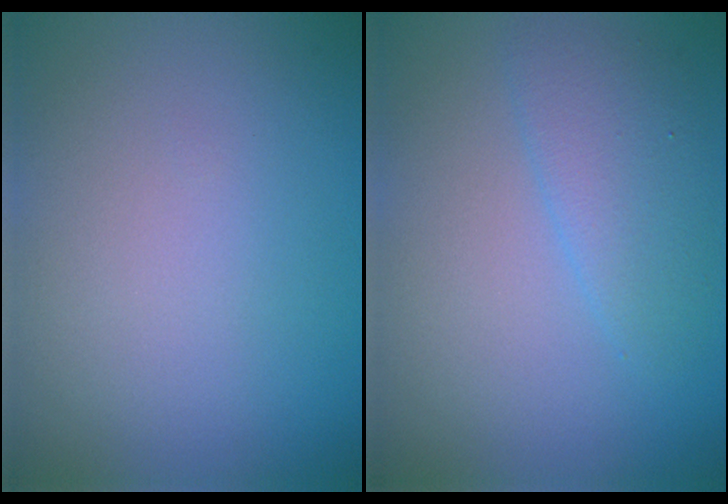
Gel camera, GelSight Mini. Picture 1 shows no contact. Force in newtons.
{"total": 2.8, "press": 2.8, "slide": 0.2}